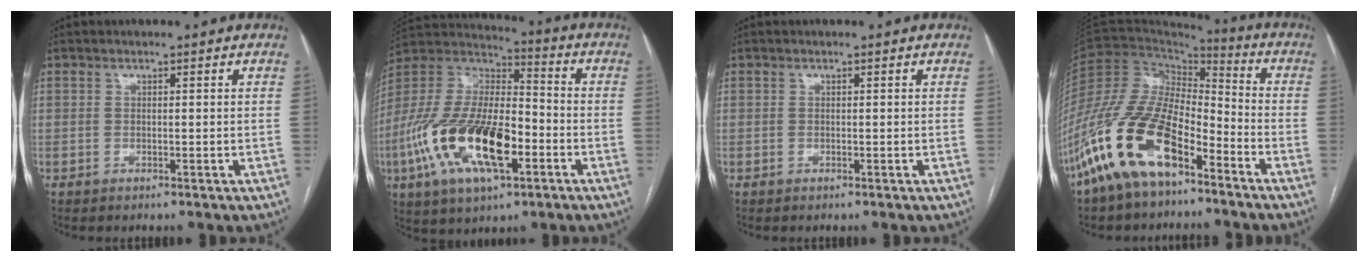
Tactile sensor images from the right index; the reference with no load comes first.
{"total": 20.7, "force": [-6.8, 8.0, 17.9], "torque": [-0.378, -0.001, -0.116]}
{"total": 0.0}
{"total": 17.0, "force": [-10.2, 6.7, 11.9], "torque": [-0.254, 0.012, -0.195]}